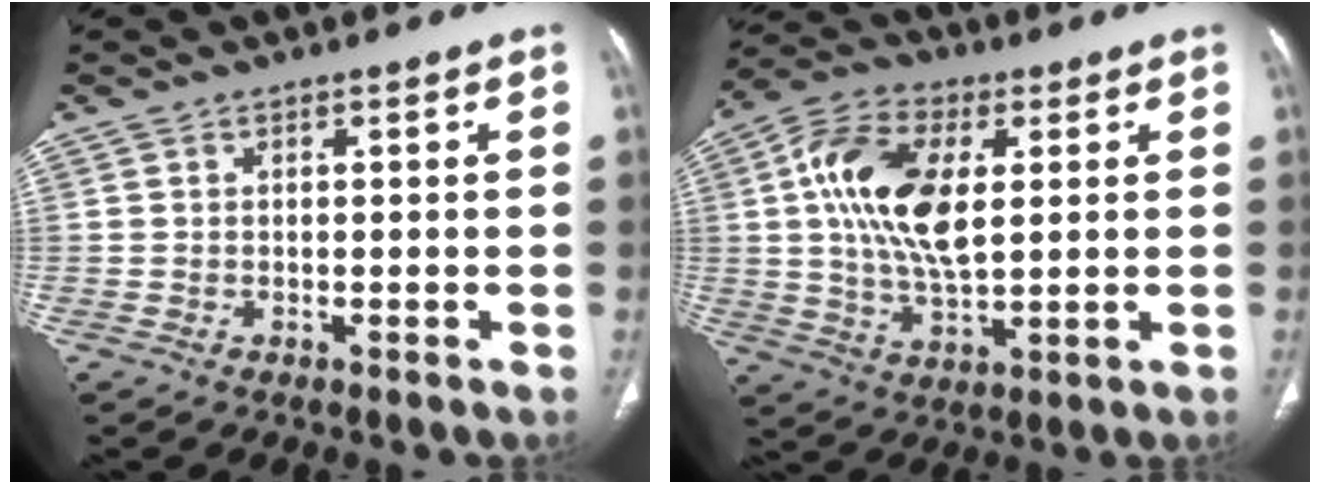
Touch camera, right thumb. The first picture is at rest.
{"total": 15.4, "force": [2.9, 8.0, 12.9], "torque": [-0.243, 0.000, 0.050]}